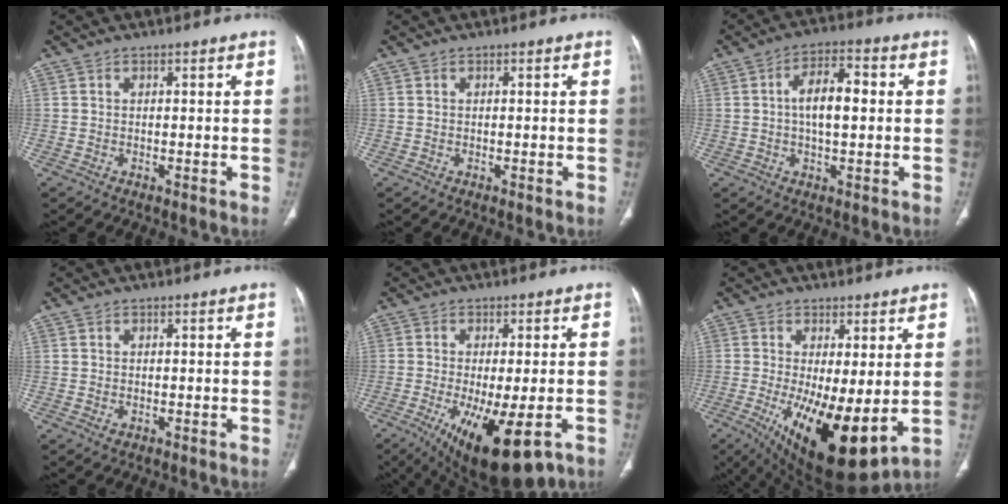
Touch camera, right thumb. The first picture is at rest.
{"total": 0.0}
{"total": 8.6, "force": [0.6, 3.9, 7.6], "torque": [-0.121, 0.016, 0.005]}
{"total": 0.6, "force": [-0.1, 0.5, 0.4], "torque": [-0.009, 0.001, 0.001]}
{"total": 14.8, "force": [-6.3, 4.9, 12.4], "torque": [-0.202, -0.021, -0.084]}
{"total": 16.5, "force": [-2.4, 6.1, 15.2], "torque": [-0.261, -0.033, -0.016]}